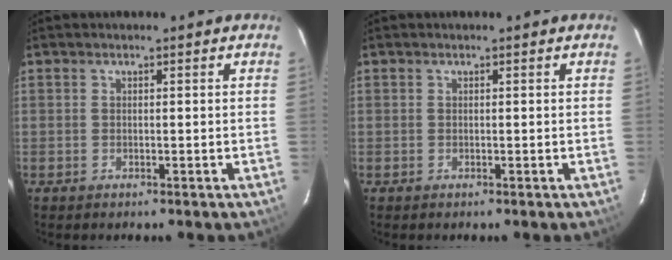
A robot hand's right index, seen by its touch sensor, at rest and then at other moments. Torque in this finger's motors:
{"motor_torque": [-0.15, 0.21, -0.04, 0.00]}